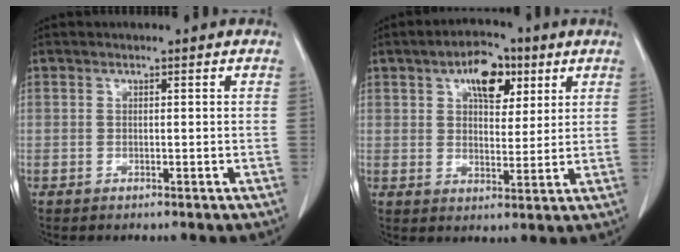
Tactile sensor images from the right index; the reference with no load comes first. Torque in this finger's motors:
{"motor_torque": [0.30, 0.29, 0.13, 0.06]}